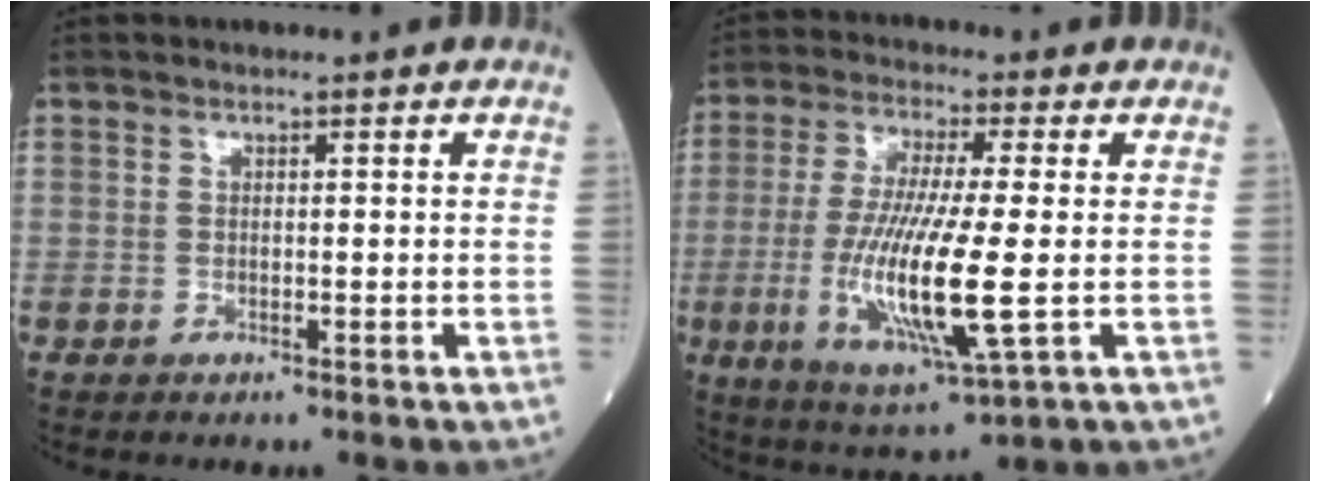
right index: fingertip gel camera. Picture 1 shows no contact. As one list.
[{"total": 15.5, "force": [-2.5, 1.9, 15.1], "torque": [-0.313, -0.031, -0.043]}]